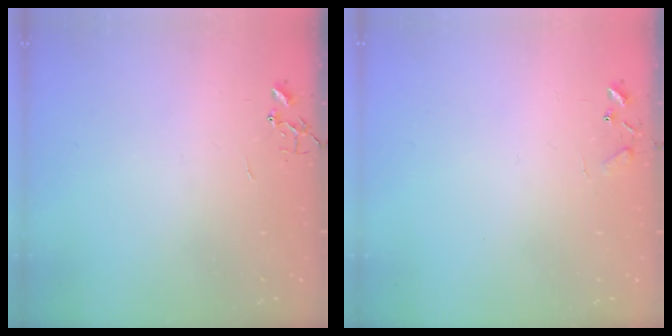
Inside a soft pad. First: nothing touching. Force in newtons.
{"total": 5.8, "press": 5.8, "slide": 0.5}